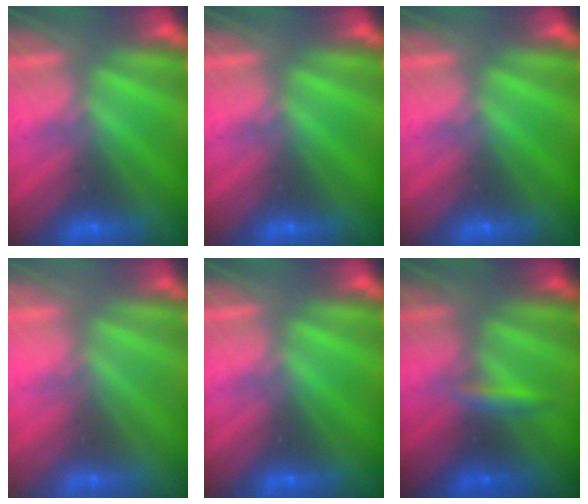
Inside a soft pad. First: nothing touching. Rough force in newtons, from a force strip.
{"total": 0.0}
{"total": 0.0}
{"total": 2.8}
{"total": 0.0}
{"total": 2.4}